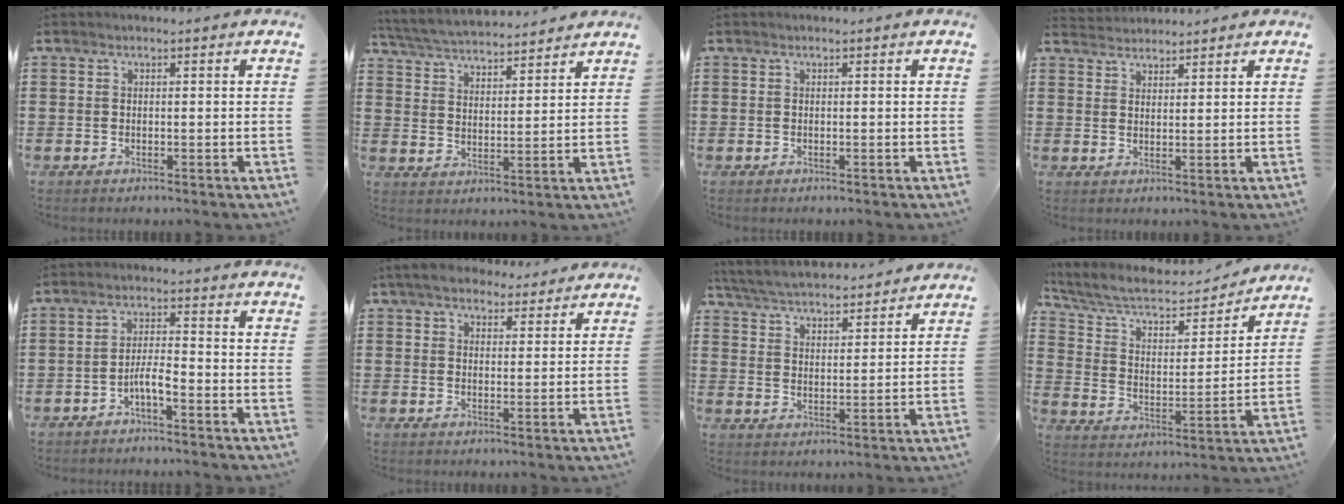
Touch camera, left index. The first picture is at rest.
{"total": 4.7, "force": [4.7, 0.3, 0.7], "torque": [-0.037, -0.027, 0.081]}
{"total": 0.0}
{"total": 2.3, "force": [2.3, 0.2, -0.4], "torque": [0.002, -0.004, 0.045]}
{"total": 3.7, "force": [-2.1, 0.6, 3.0], "torque": [-0.061, 0.005, -0.042]}
{"total": 5.0, "force": [4.2, 2.0, 1.7], "torque": [-0.049, 0.000, 0.080]}
{"total": 4.8, "force": [4.7, 0.4, 0.8], "torque": [-0.039, -0.026, 0.081]}
{"total": 7.6, "force": [6.6, 2.2, 3.1], "torque": [-0.092, -0.040, 0.109]}